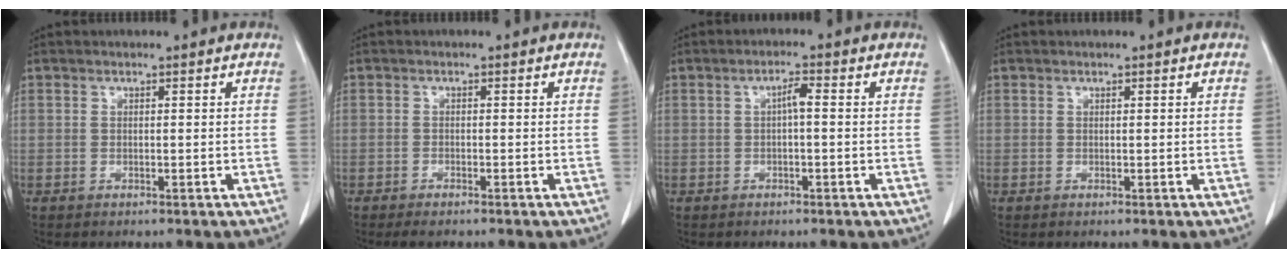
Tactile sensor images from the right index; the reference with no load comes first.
{"total": 1.7, "force": [-1.4, 0.4, 0.9], "torque": [-0.016, -0.004, -0.018]}
{"total": 2.0, "force": [0.0, 0.2, 2.0], "torque": [-0.036, 0.004, 0.000]}
{"total": 0.0}